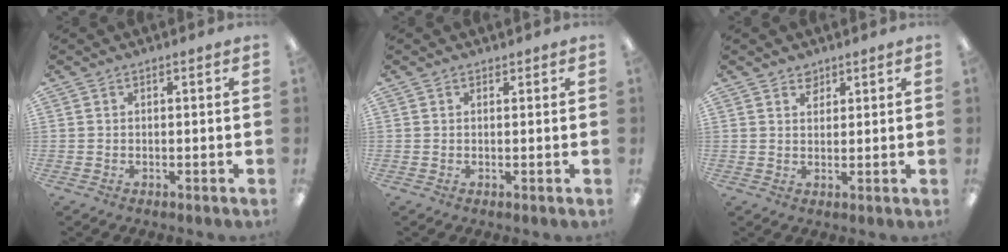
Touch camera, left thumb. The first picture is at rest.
{"total": 0.6, "force": [0.5, 0.4, 0.0], "torque": [0.007, -0.002, 0.008]}
{"total": 2.4, "force": [2.0, 1.3, 0.5], "torque": [0.005, -0.010, 0.036]}